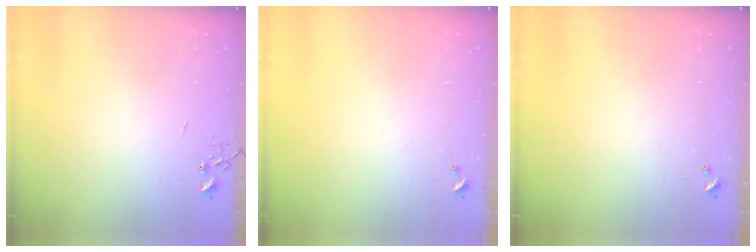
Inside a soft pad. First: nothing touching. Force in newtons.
{"total": 0.0}
{"total": 0.0}